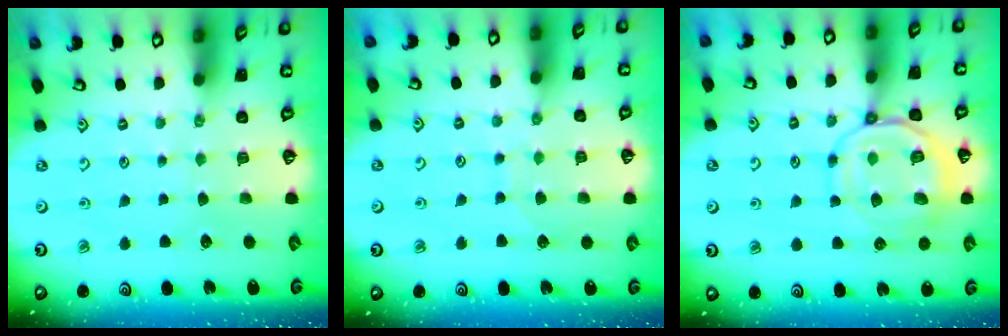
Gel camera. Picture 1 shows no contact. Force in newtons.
{"total": 5.7, "press": 5.7, "slide": 0.6}
{"total": 11.6, "press": 11.5, "slide": 1.1}